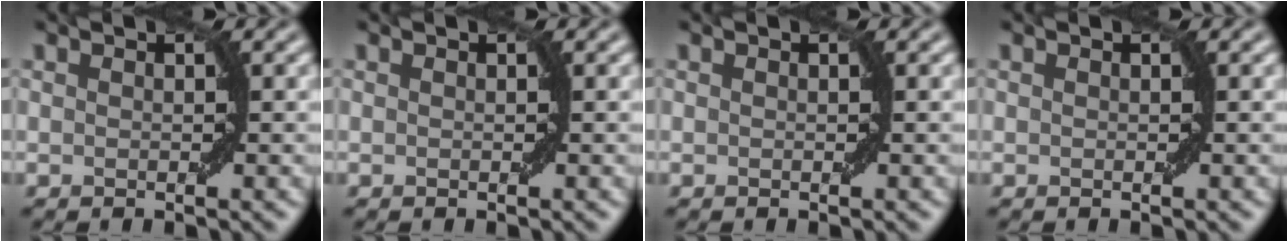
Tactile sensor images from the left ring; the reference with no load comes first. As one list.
[{"total": 0.0}, {"total": 0.0}, {"total": 0.0}]